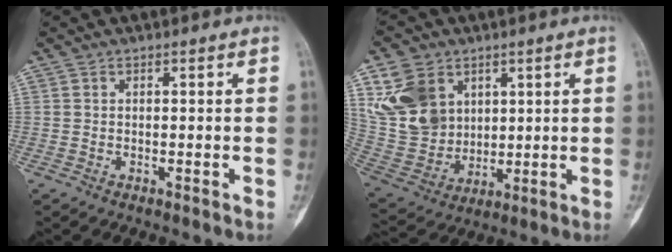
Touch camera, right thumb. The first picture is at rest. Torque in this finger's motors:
{"motor_torque": [-0.53, 1.00, 0.61, 0.31, 0.12]}